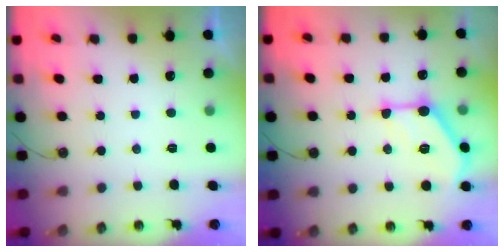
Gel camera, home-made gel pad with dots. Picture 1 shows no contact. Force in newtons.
{"total": 13.6, "press": 13.6, "slide": 0.7}